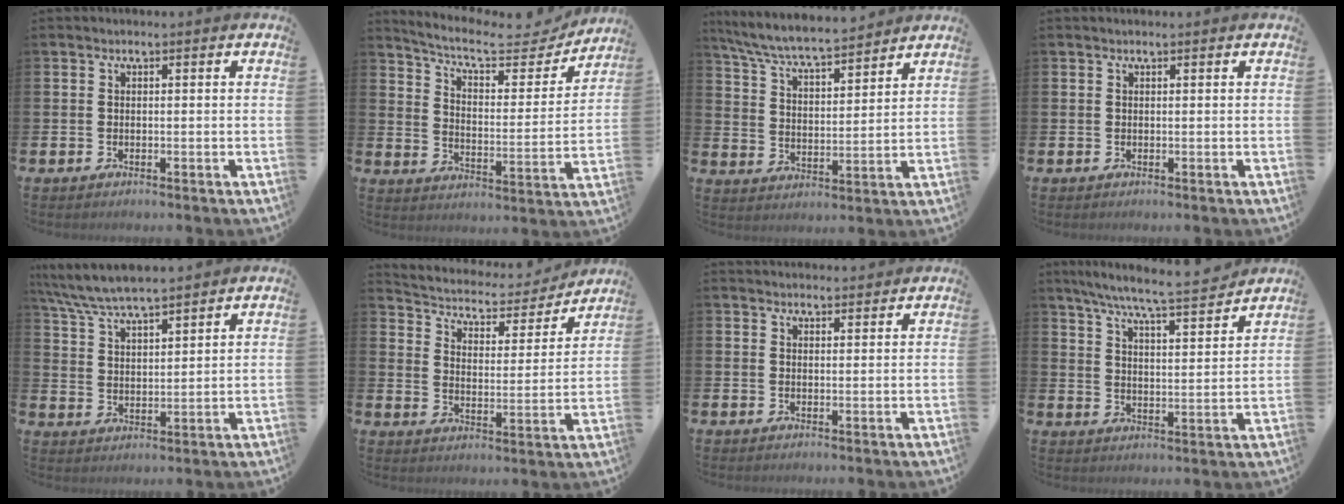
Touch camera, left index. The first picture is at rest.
{"total": 8.3, "force": [7.5, 2.2, 2.9], "torque": [-0.075, -0.053, 0.125]}
{"total": 7.1, "force": [6.7, 0.5, 2.1], "torque": [-0.071, -0.046, 0.117]}
{"total": 0.0}
{"total": 6.4, "force": [6.2, 0.6, 1.6], "torque": [-0.058, -0.030, 0.112]}
{"total": 5.1, "force": [4.6, 1.9, 1.1], "torque": [-0.051, -0.039, 0.073]}
{"total": 2.3, "force": [2.2, 0.4, -0.1], "torque": [0.008, -0.015, 0.039]}
{"total": 7.8, "force": [7.2, 0.0, 3.1], "torque": [-0.083, -0.047, 0.124]}